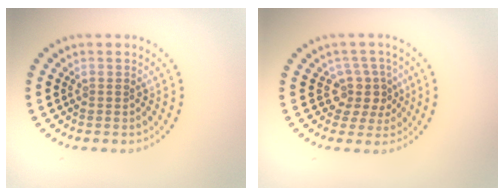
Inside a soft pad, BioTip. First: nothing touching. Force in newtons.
{"total": 2.9, "press": 2.2, "slide": 1.9}